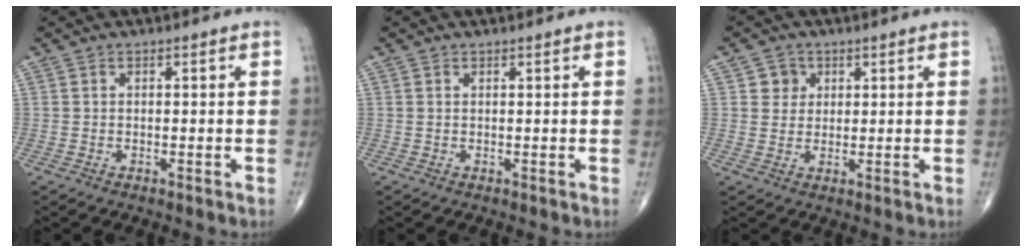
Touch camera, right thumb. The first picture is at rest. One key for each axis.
{"total": 0.0}
{"total": 3.3, "fx": 1.1, "fy": 3.1, "fz": 0.6, "tx": 0.012, "ty": -0.002, "tz": 0.012}